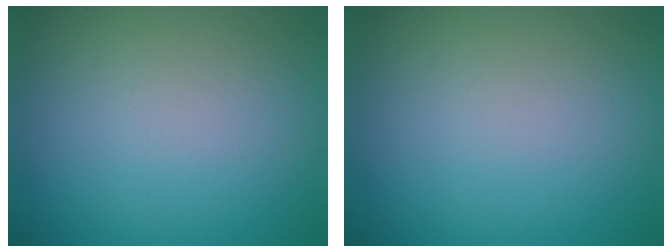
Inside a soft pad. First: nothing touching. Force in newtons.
{"total": 0.0}